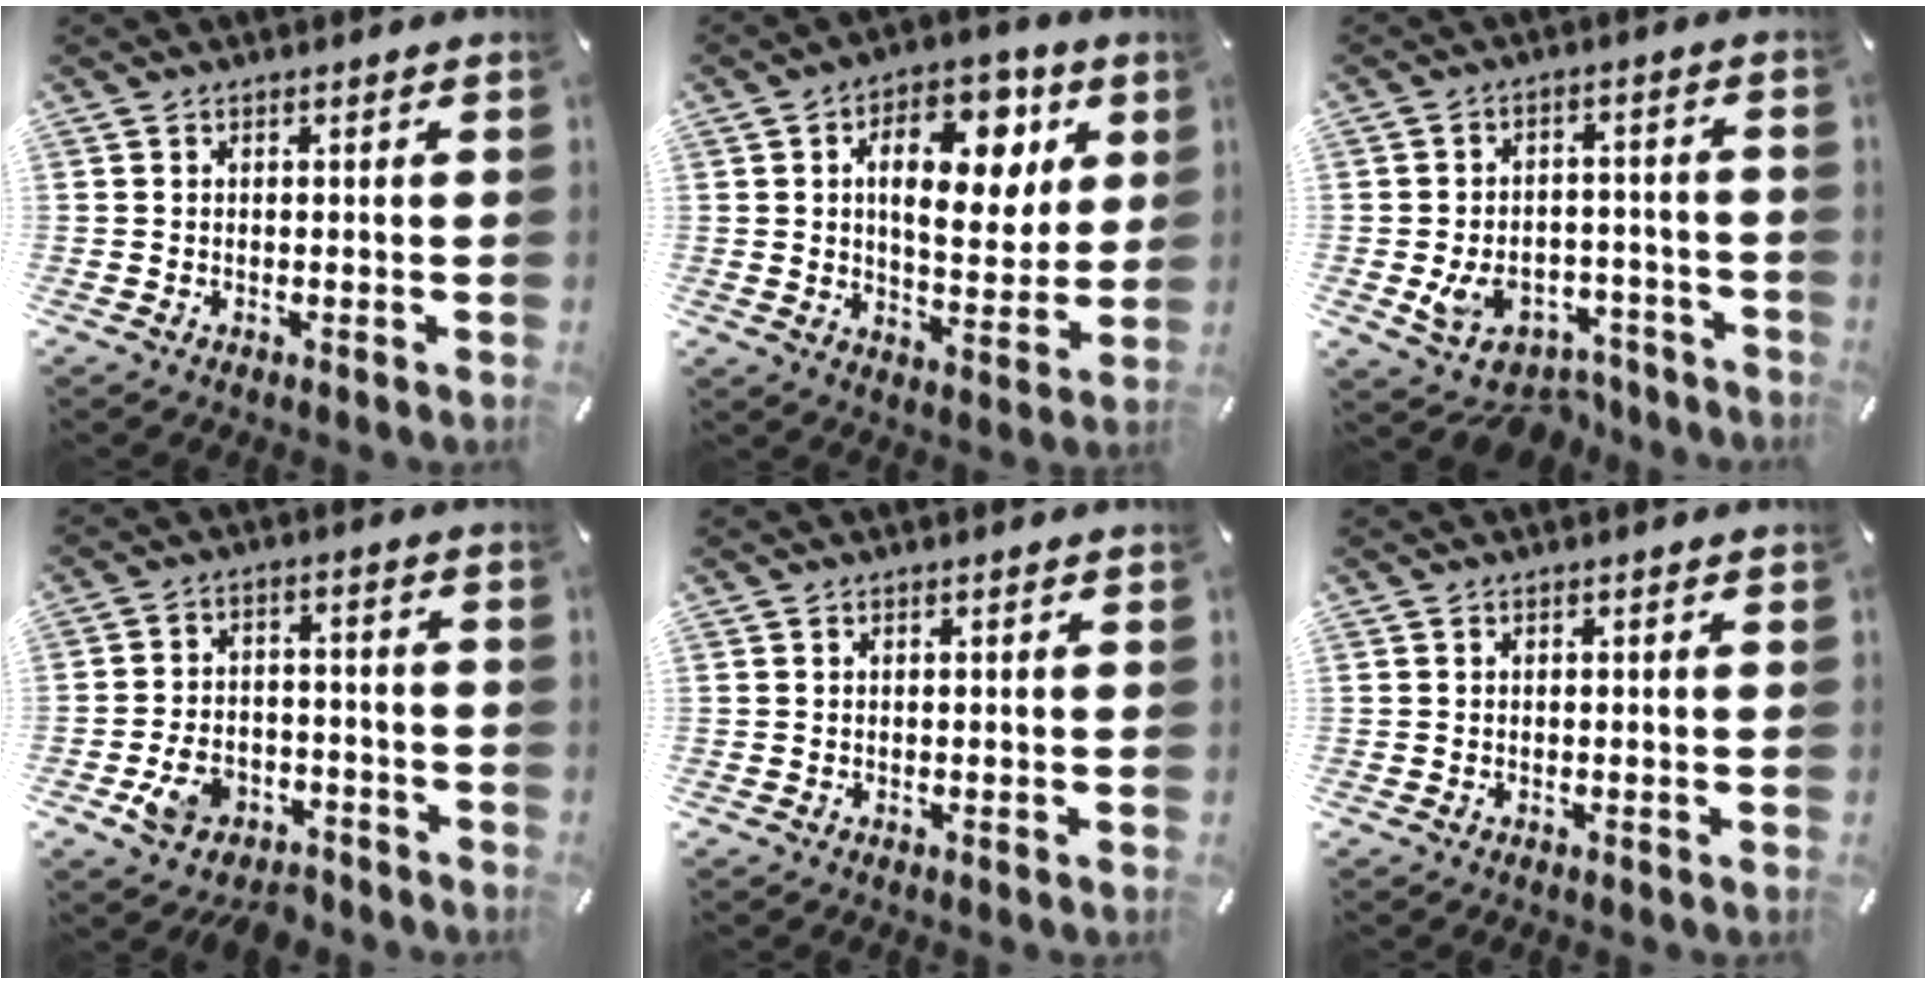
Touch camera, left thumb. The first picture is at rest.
{"total": 16.4, "force": [5.5, 9.8, 11.9], "torque": [-0.156, -0.020, 0.089]}
{"total": 9.5, "force": [-4.0, 7.3, 4.6], "torque": [-0.070, 0.030, -0.063]}
{"total": 8.2, "force": [-5.1, 5.4, 3.5], "torque": [-0.065, 0.038, -0.089]}
{"total": 0.0}
{"total": 0.0}